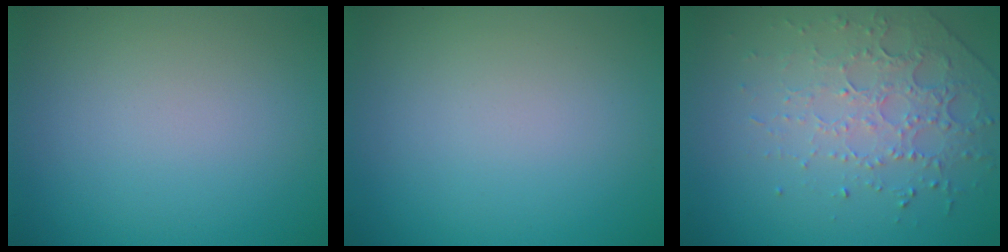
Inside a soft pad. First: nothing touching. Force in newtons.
{"total": 0.0}
{"total": 4.4, "press": 3.0, "slide": 3.2}